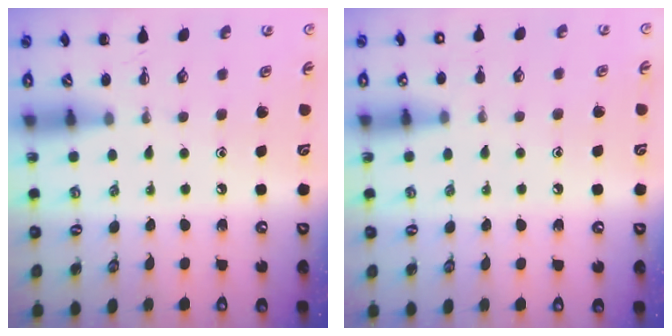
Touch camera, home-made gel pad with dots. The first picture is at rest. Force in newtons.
{"total": 6.0, "press": 5.6, "slide": 2.1}